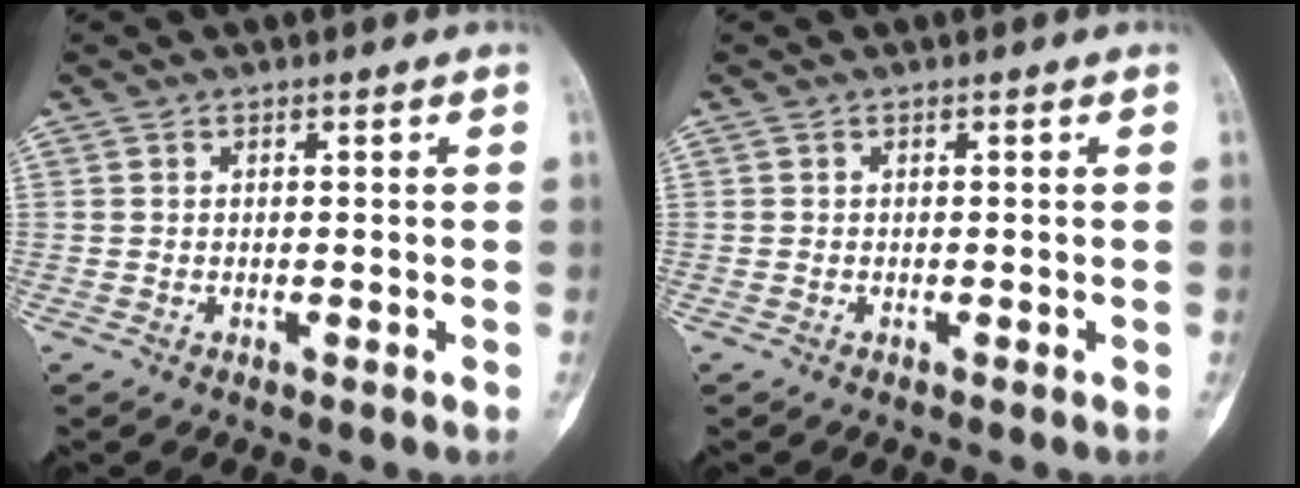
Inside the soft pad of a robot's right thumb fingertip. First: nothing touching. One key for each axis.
{"total": 0.0}